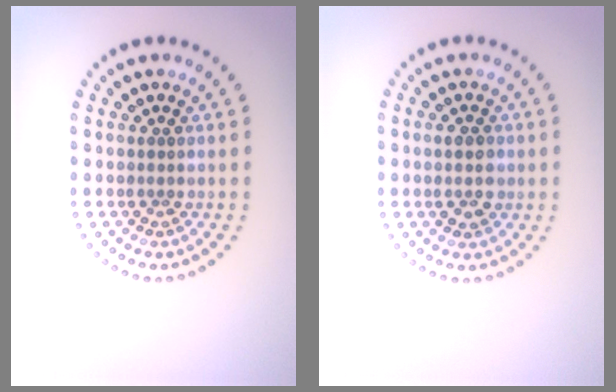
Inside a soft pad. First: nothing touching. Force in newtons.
{"total": 2.6, "press": 2.6, "slide": 0.2}